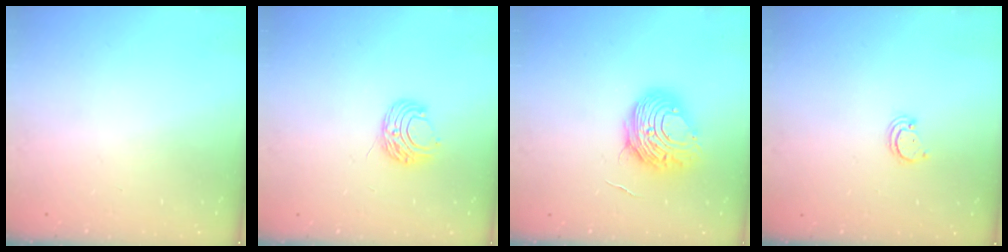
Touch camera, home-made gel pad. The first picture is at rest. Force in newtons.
{"total": 7.5, "press": 7.4, "slide": 0.6}
{"total": 10.3, "press": 10.3, "slide": 0.7}
{"total": 2.2, "press": 2.2, "slide": 0.1}